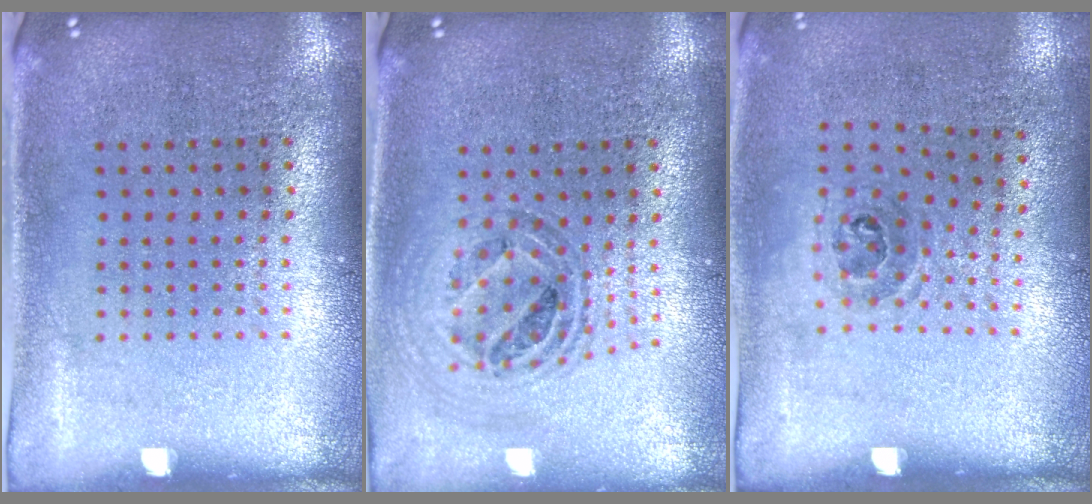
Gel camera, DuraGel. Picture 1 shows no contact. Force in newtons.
{"total": 1.0, "press": 1.0, "slide": 0.1}
{"total": 1.0, "press": 0.7, "slide": 0.8}